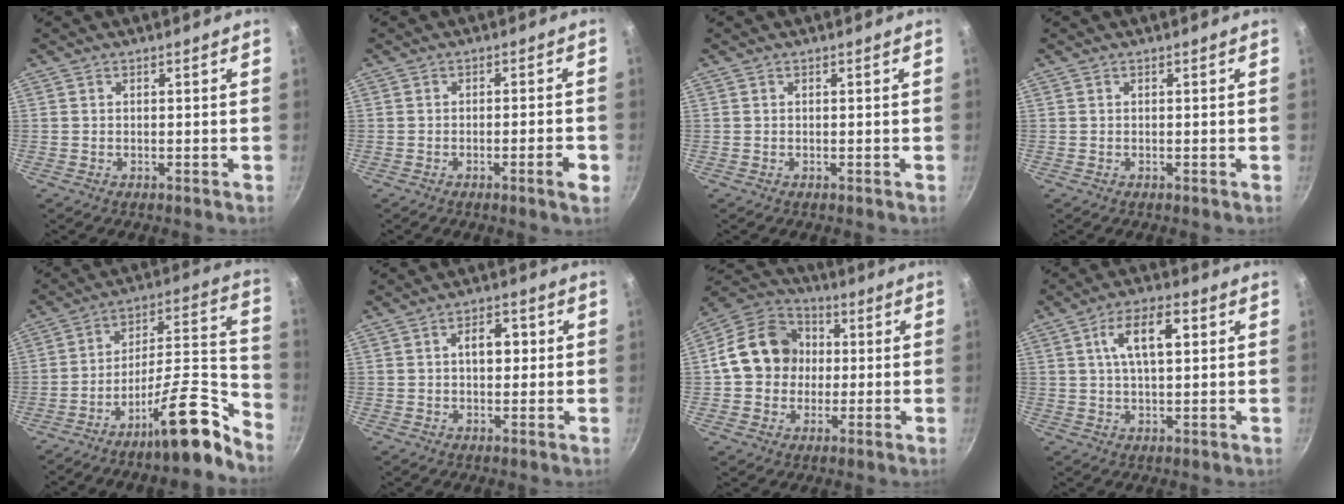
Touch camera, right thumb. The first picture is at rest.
{"total": 3.9, "force": [-1.6, 0.4, 3.5], "torque": [-0.044, 0.011, -0.022]}
{"total": 0.0}
{"total": 0.0}
{"total": 16.3, "force": [-11.7, 3.2, 10.8], "torque": [-0.131, 0.119, -0.208]}
{"total": 5.5, "force": [0.7, 3.4, 4.2], "torque": [-0.037, 0.009, 0.006]}
{"total": 14.8, "force": [0.7, 12.7, 7.6], "torque": [-0.094, 0.028, -0.005]}
{"total": 9.6, "force": [2.7, 4.3, 8.2], "torque": [-0.124, 0.010, 0.041]}